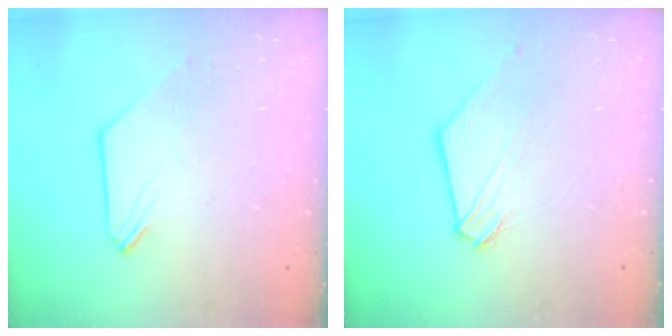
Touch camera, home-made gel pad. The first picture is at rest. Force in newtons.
{"total": 1.3, "press": 1.2, "slide": 0.2}